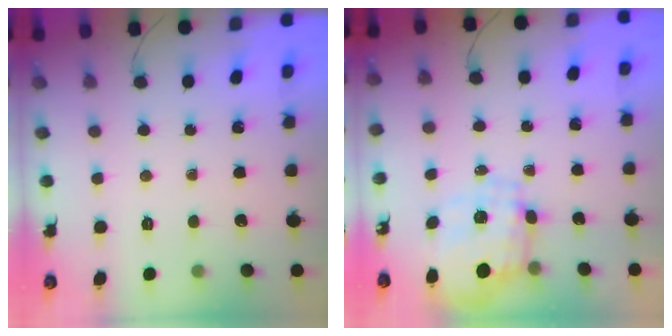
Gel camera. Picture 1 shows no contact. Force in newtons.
{"total": 3.6, "press": 3.3, "slide": 1.4}